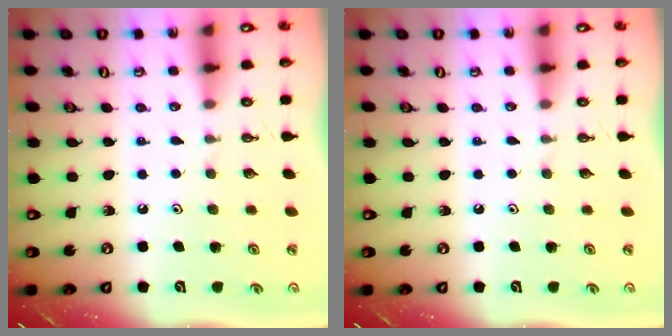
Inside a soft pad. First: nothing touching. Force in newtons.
{"total": 0.0}